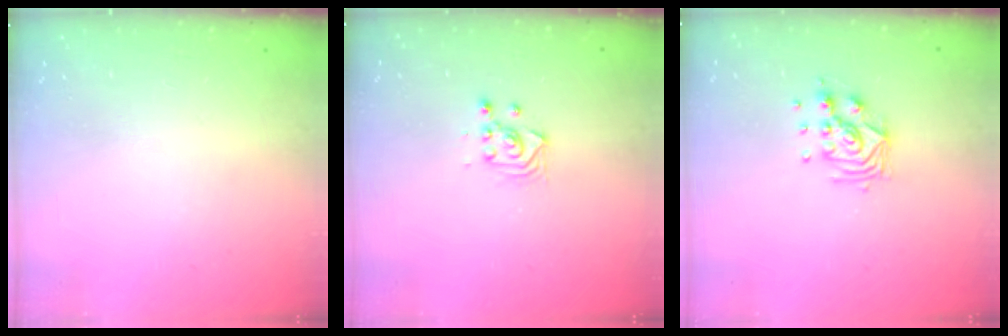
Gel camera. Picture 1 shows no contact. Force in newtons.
{"total": 3.4, "press": 3.1, "slide": 1.2}
{"total": 8.8, "press": 8.7, "slide": 0.9}